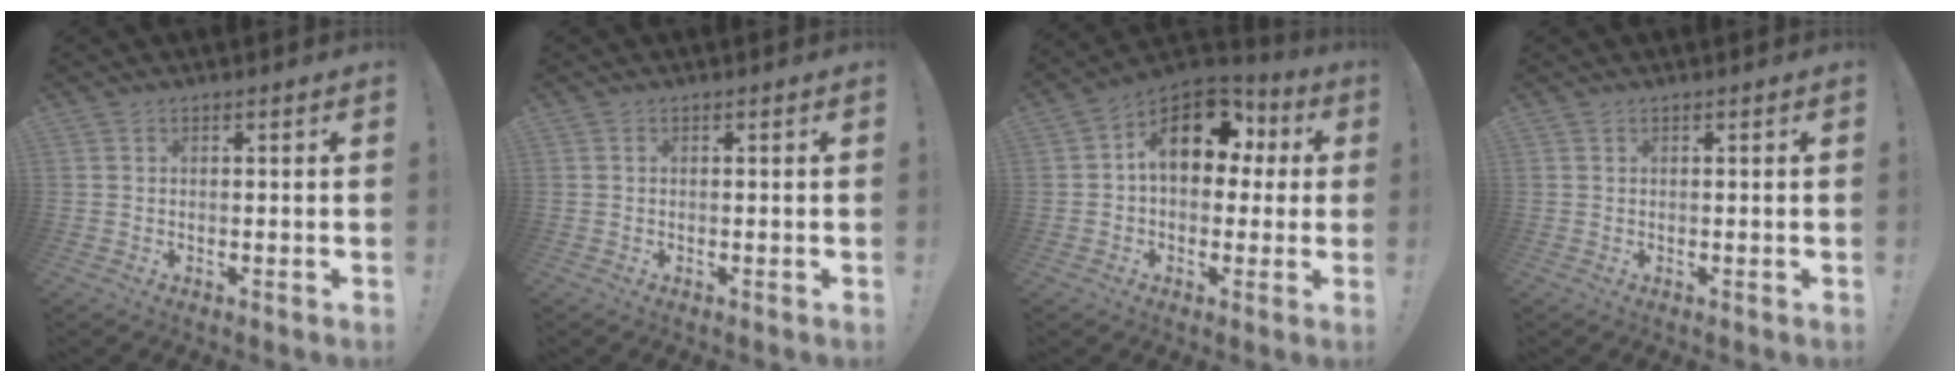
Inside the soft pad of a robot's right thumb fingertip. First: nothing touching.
{"total": 0.0}
{"total": 16.1, "force": [4.9, 10.9, 10.8], "torque": [-0.147, -0.006, 0.093]}
{"total": 0.0}